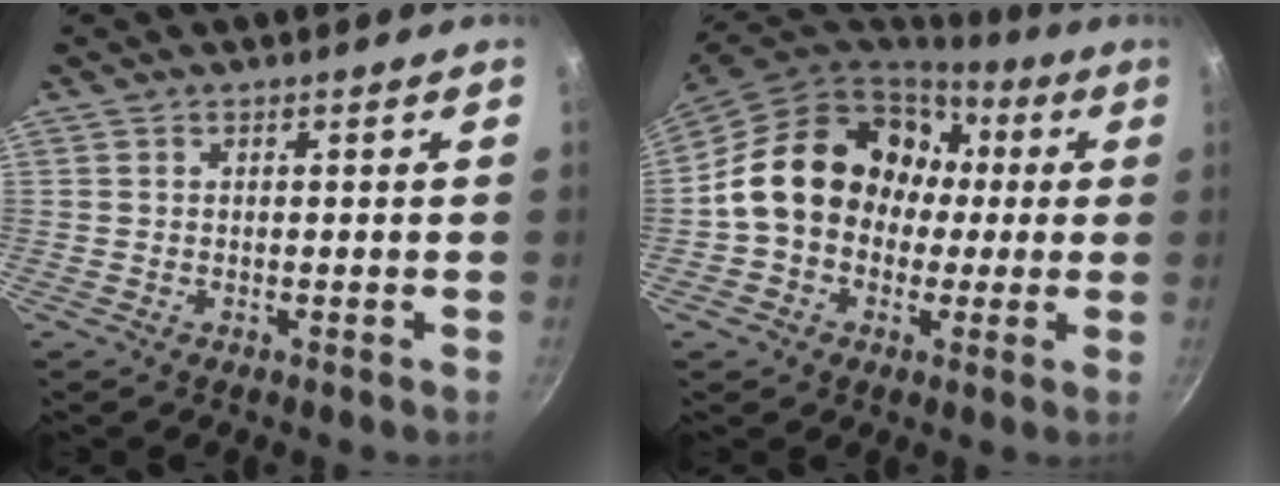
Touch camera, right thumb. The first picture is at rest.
{"total": 18.3, "force": [1.7, 15.1, 10.2], "torque": [-0.127, 0.049, 0.022]}